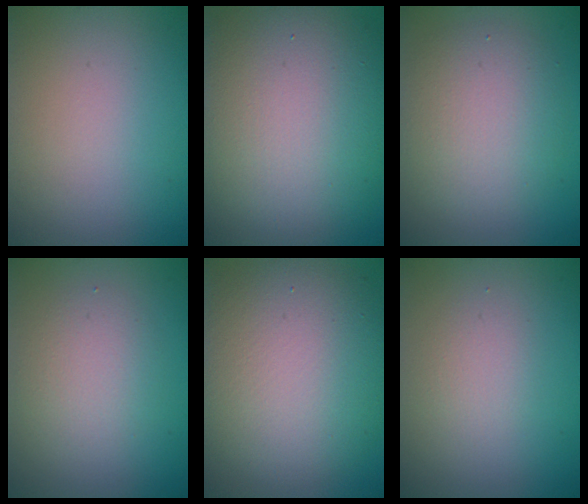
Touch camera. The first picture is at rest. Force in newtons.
{"total": 13.7, "press": 13.7, "slide": 0.8}
{"total": 4.9, "press": 4.9, "slide": 0.4}
{"total": 2.7, "press": 2.7, "slide": 0.2}
{"total": 10.5, "press": 10.5, "slide": 0.9}
{"total": 1.6, "press": 1.6, "slide": 0.1}